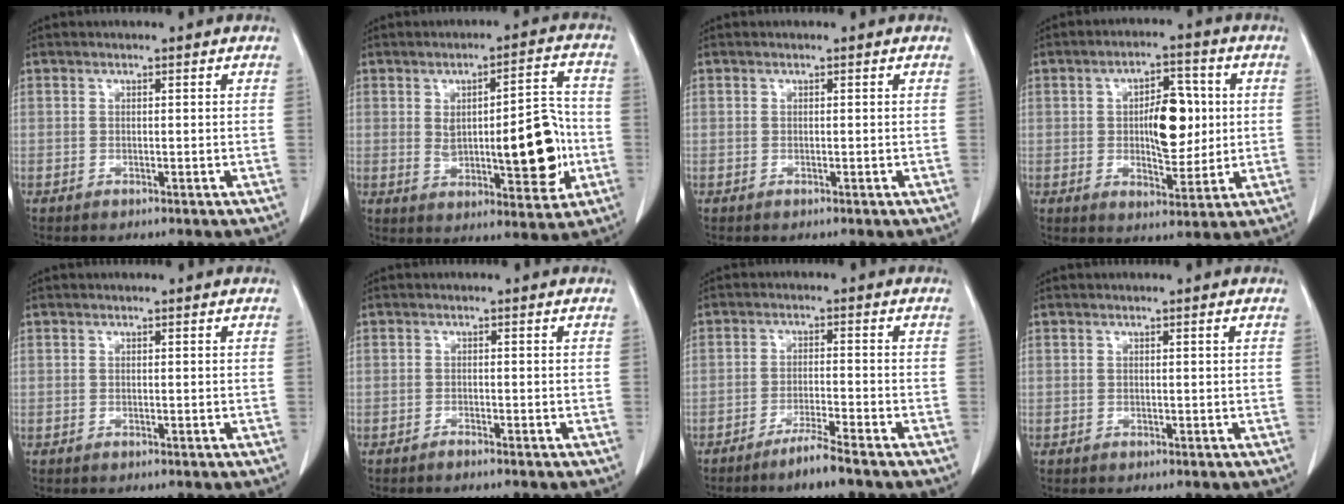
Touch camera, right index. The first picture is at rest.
{"total": 13.4, "force": [-1.0, 4.3, 12.6], "torque": [-0.176, 0.012, 0.000]}
{"total": 0.0}
{"total": 9.1, "force": [0.9, 3.9, 8.2], "torque": [-0.127, 0.009, 0.019]}
{"total": 0.0}
{"total": 0.8, "force": [-0.8, -0.1, 0.3], "torque": [-0.007, 0.000, -0.013]}
{"total": 4.3, "force": [-3.4, -0.7, 2.5], "torque": [-0.048, -0.010, -0.067]}
{"total": 0.0}